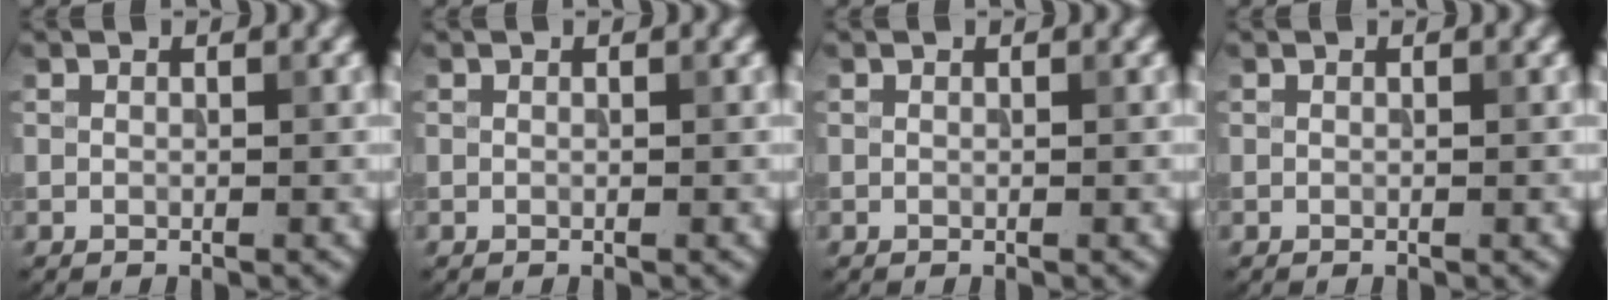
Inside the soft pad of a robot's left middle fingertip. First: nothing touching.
{"total": 0.0}
{"total": 0.0}
{"total": 0.0}